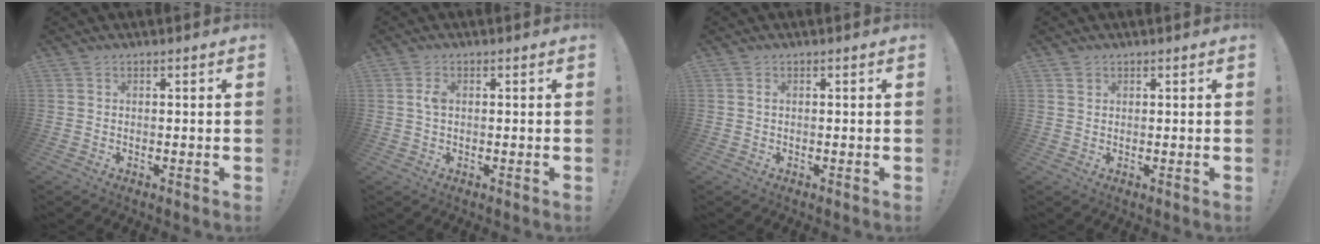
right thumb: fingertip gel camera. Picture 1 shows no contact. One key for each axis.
{"total": 2.4, "fx": 0.3, "fy": 1.4, "fz": 1.9, "tx": -0.033, "ty": 0.004, "tz": 0.003}
{"total": 0.6, "fx": 0.0, "fy": 0.5, "fz": 0.3, "tx": -0.009, "ty": 0.005, "tz": 0.000}
{"total": 1.3, "fx": 0.8, "fy": 1.0, "fz": 0.2, "tx": 0.009, "ty": -0.006, "tz": 0.012}